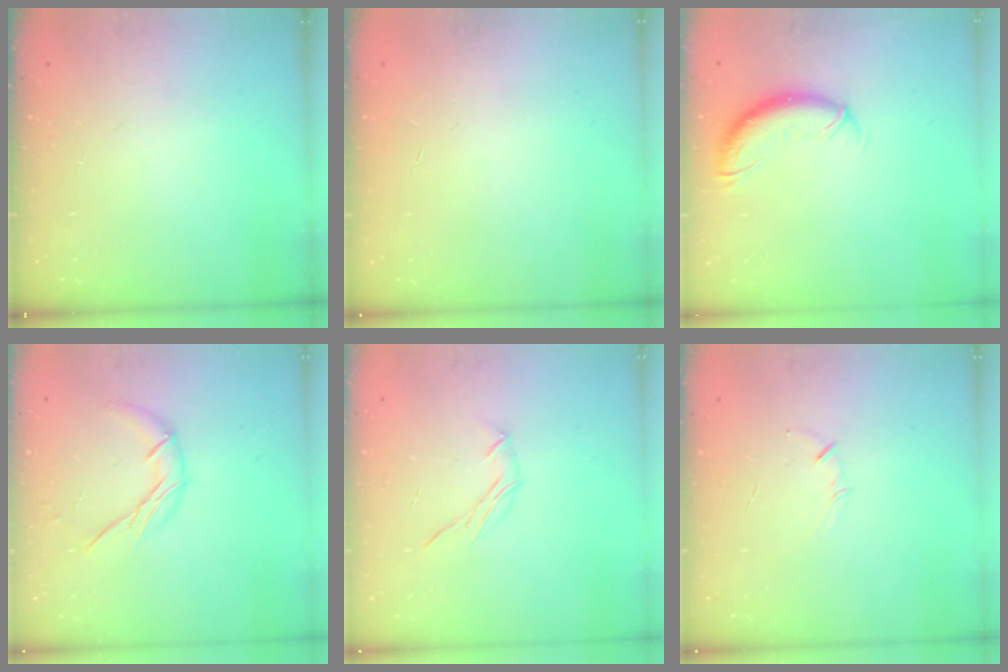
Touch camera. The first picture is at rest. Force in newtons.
{"total": 0.0}
{"total": 10.6, "press": 10.6, "slide": 1.0}
{"total": 8.7, "press": 8.7, "slide": 0.3}
{"total": 5.7, "press": 5.6, "slide": 1.1}
{"total": 3.1, "press": 3.0, "slide": 0.7}